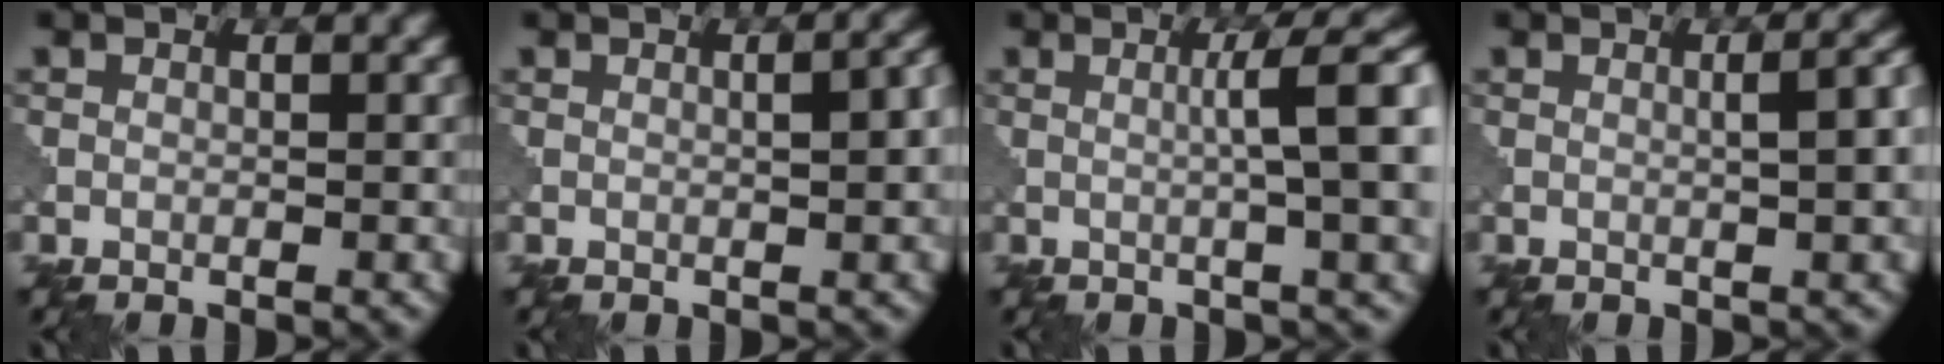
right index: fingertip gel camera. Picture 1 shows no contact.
{"total": 4.1, "force": [0.3, 1.4, 3.8], "torque": [-0.032, 0.013, 0.005]}
{"total": 8.8, "force": [1.0, 2.1, 8.5], "torque": [-0.091, 0.018, 0.016]}
{"total": 5.7, "force": [0.3, 2.2, 5.2], "torque": [-0.034, 0.021, 0.003]}